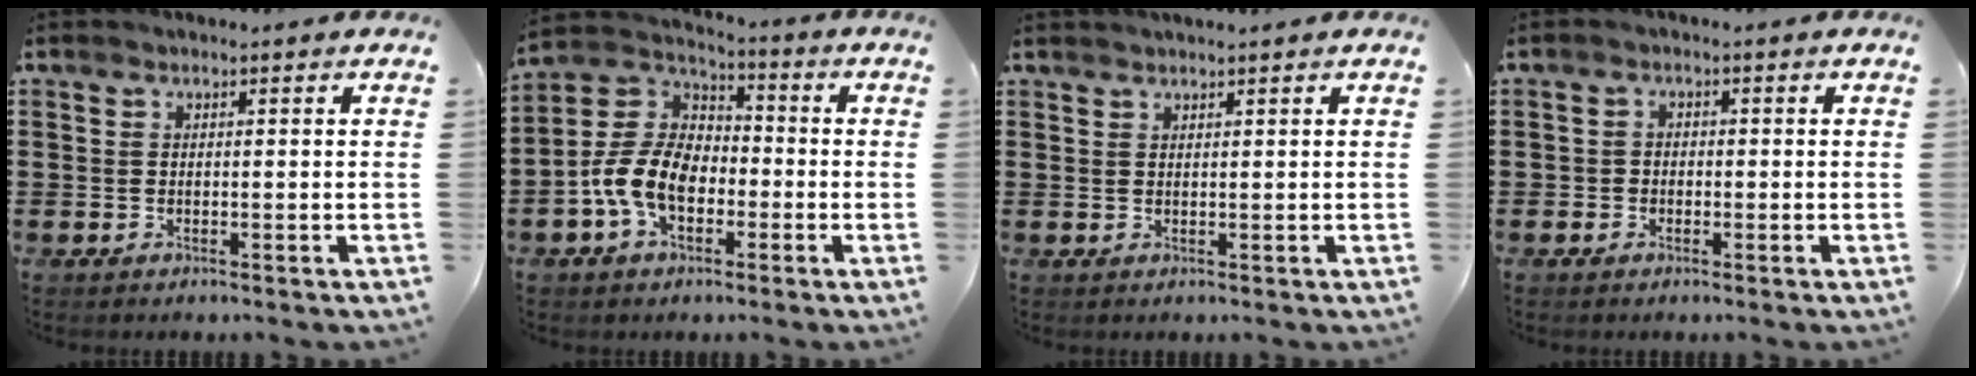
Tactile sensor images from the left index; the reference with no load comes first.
{"total": 9.1, "force": [-3.4, 5.7, 6.3], "torque": [-0.171, -0.002, -0.078]}
{"total": 1.0, "force": [0.9, -0.1, 0.3], "torque": [-0.006, -0.002, 0.019]}
{"total": 1.0, "force": [-0.5, 0.9, 0.1], "torque": [-0.005, 0.003, -0.013]}